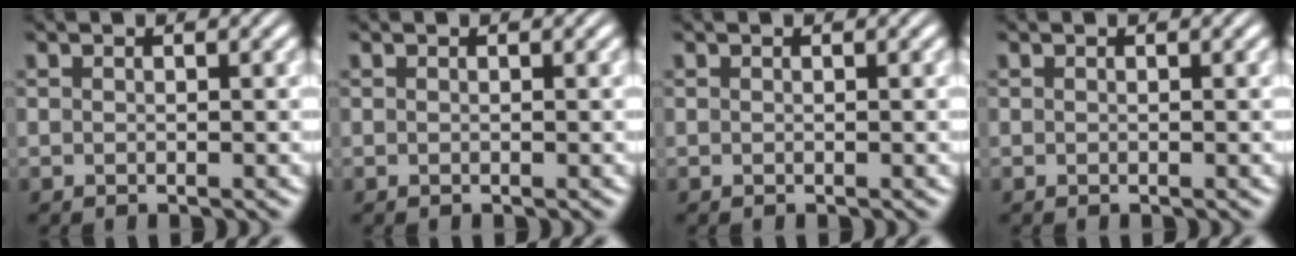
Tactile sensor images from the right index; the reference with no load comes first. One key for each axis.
{"total": 0.0}
{"total": 0.0}
{"total": 0.0}